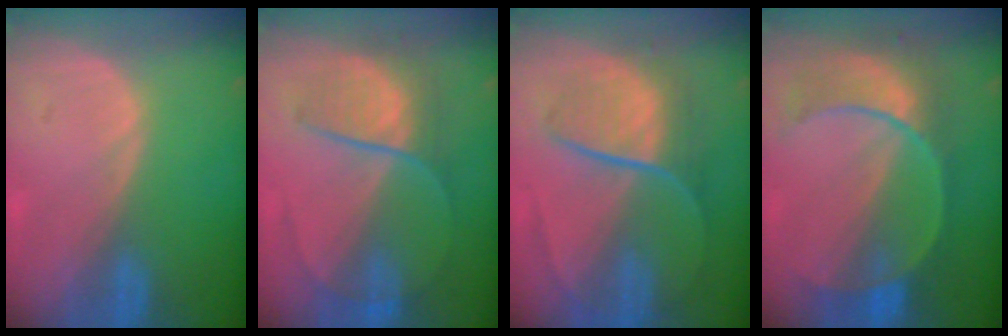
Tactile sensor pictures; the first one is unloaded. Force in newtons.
{"total": 6.9, "press": 6.6, "slide": 2.0}
{"total": 9.1, "press": 7.5, "slide": 5.2}
{"total": 8.9, "press": 8.2, "slide": 3.5}